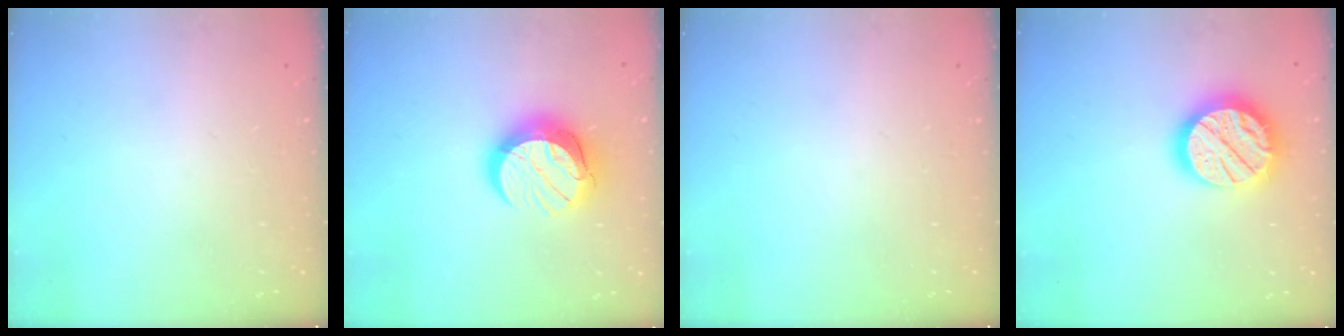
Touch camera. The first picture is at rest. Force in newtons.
{"total": 13.1, "press": 13.0, "slide": 1.1}
{"total": 0.0}
{"total": 18.3, "press": 18.3, "slide": 1.3}